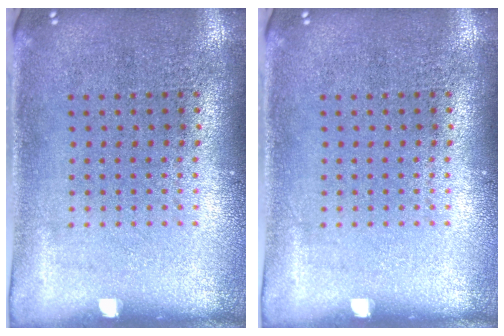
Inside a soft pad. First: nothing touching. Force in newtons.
{"total": 0.0}